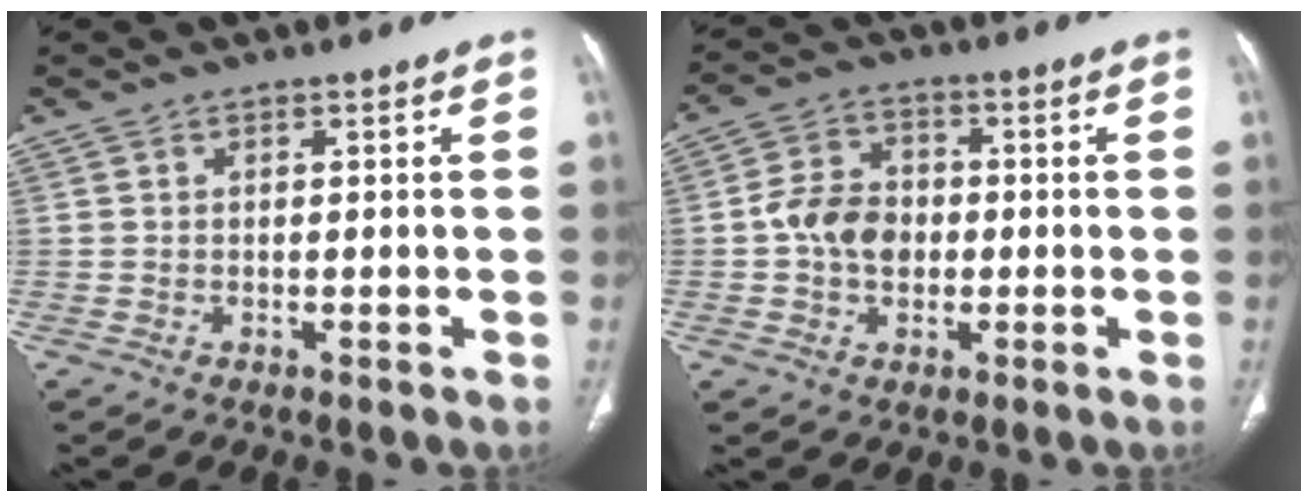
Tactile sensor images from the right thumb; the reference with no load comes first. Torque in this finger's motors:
{"motor_torque": [0.69, 0.95, 0.50, -0.04, 0.05]}